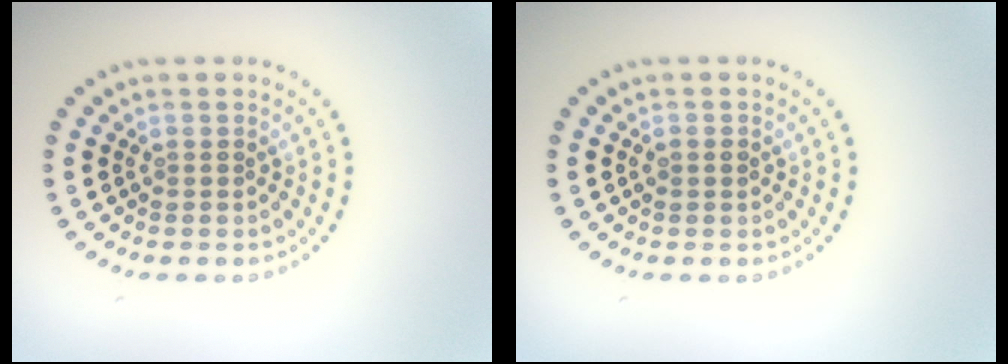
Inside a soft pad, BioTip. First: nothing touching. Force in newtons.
{"total": 1.1, "press": 1.1, "slide": 0.0}